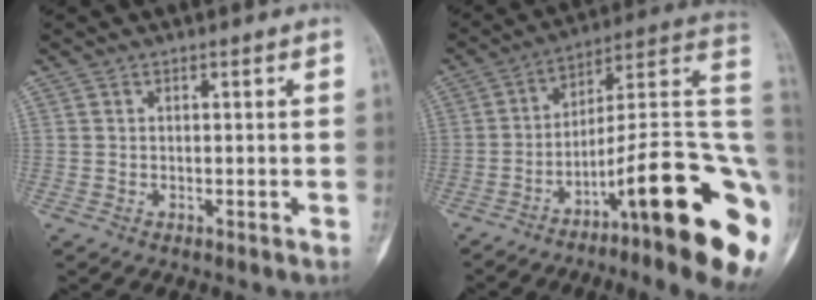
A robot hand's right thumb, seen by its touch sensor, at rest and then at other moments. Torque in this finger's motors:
{"motor_torque": [0.57, 0.77, 1.30, -1.47, 0.15]}